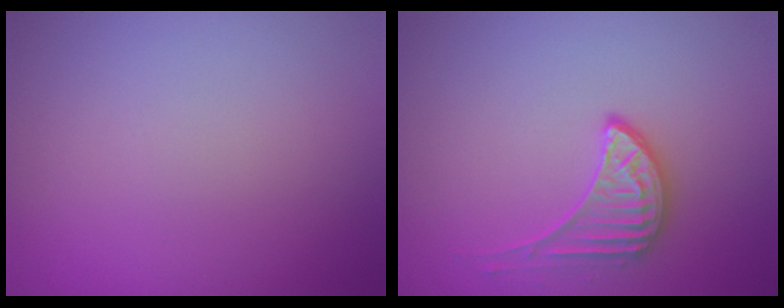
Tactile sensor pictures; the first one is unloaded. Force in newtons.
{"total": 2.3, "press": 1.7, "slide": 1.5}